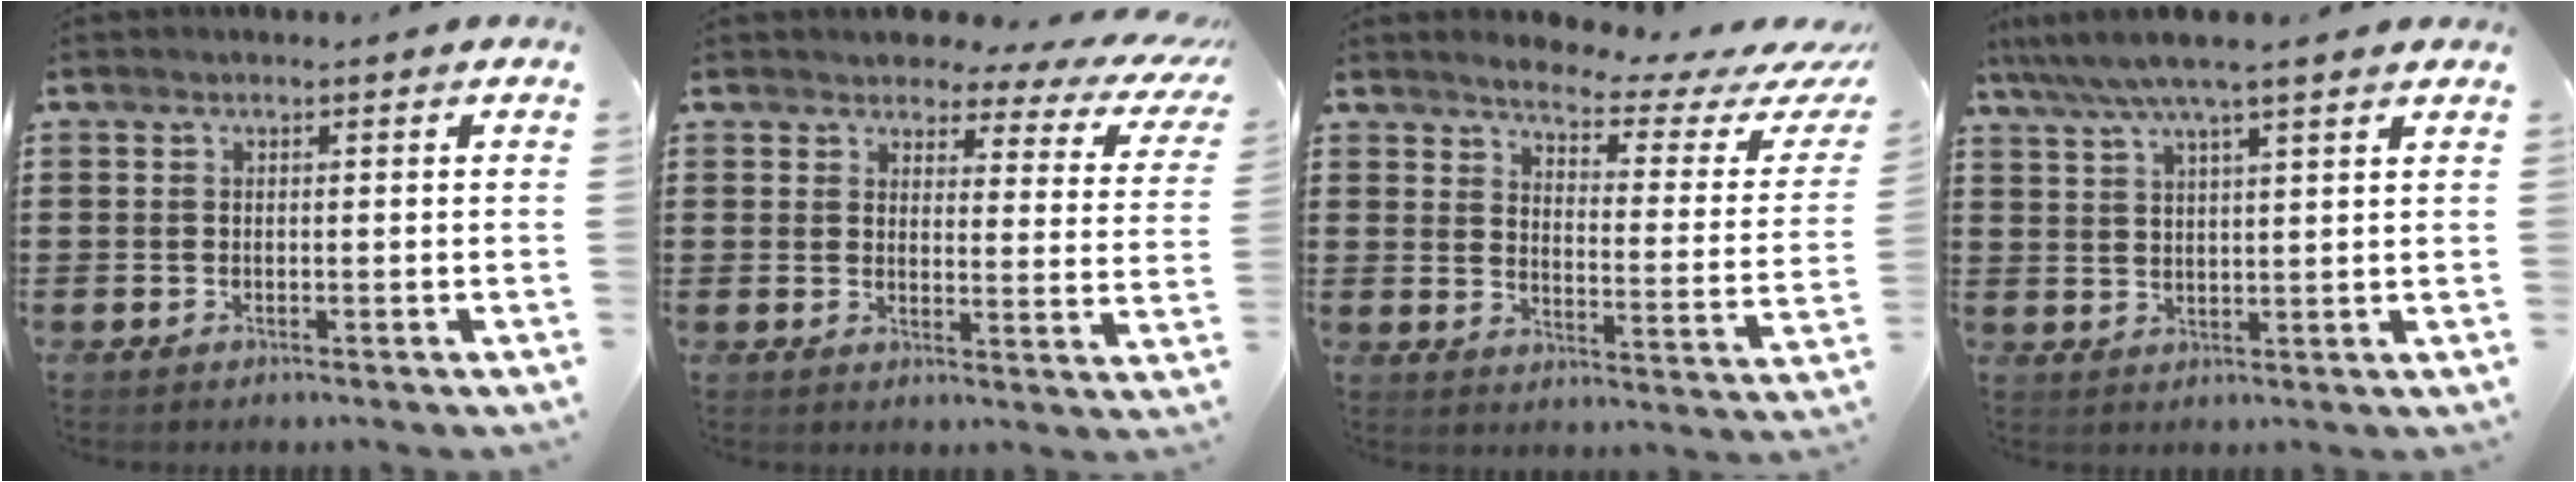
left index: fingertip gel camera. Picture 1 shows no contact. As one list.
[{"total": 3.4, "force": [2.9, 1.2, 1.3], "torque": [-0.038, -0.017, 0.042]}, {"total": 3.9, "force": [3.5, 0.3, 1.7], "torque": [-0.048, -0.029, 0.050]}, {"total": 5.6, "force": [4.5, 0.0, 3.3], "torque": [-0.077, -0.014, 0.078]}]